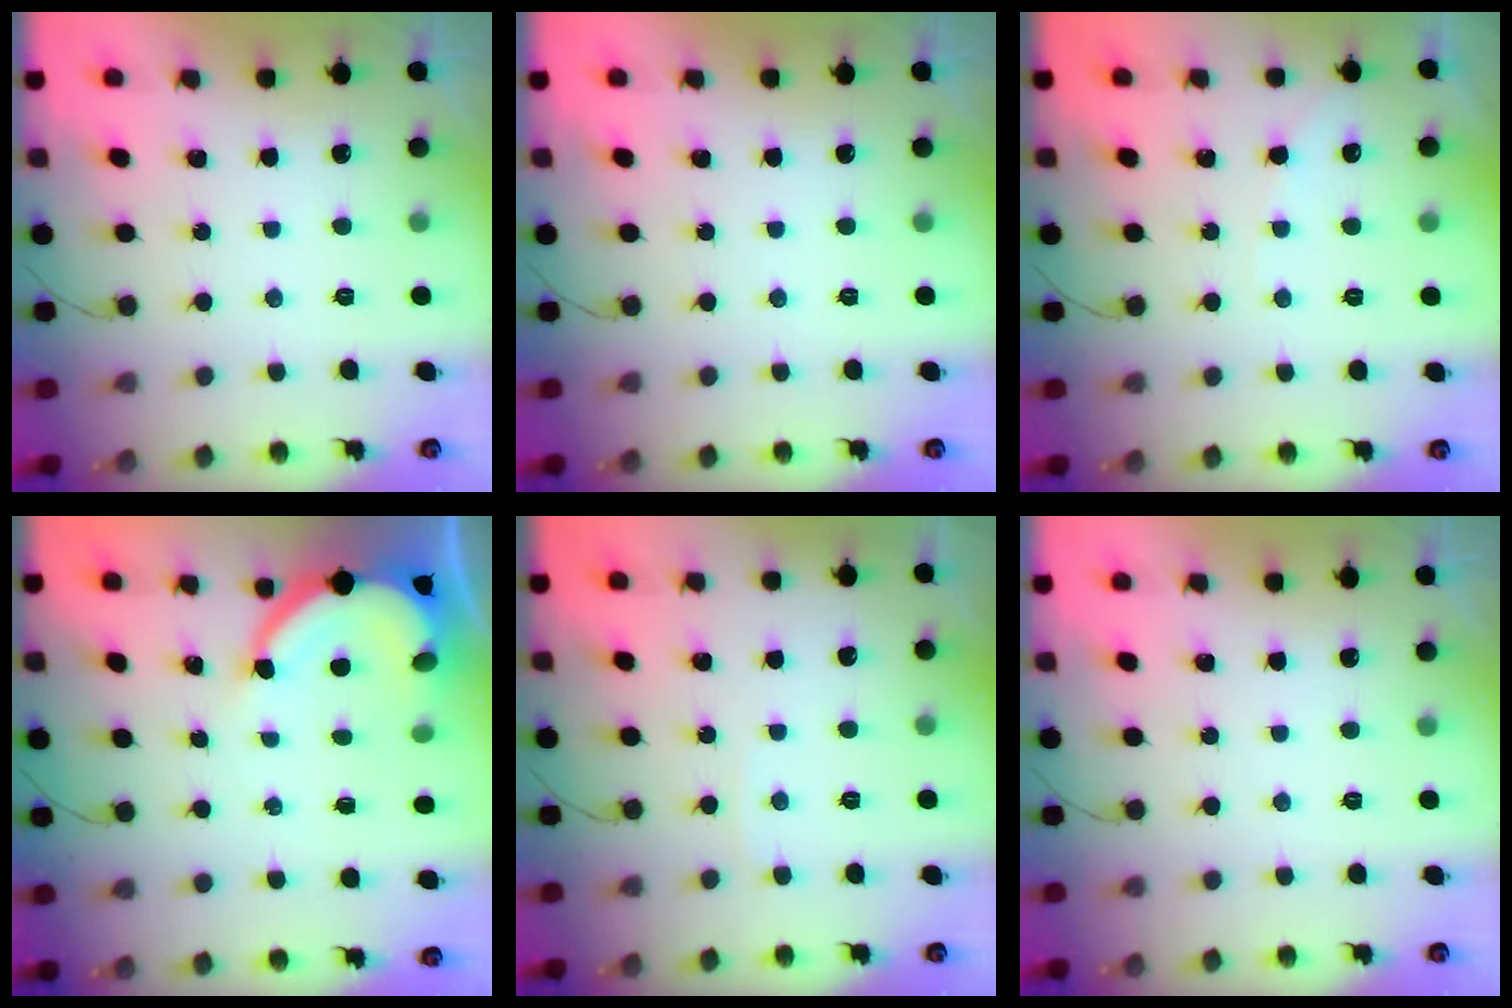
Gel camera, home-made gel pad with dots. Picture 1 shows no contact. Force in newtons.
{"total": 0.0}
{"total": 3.5, "press": 3.5, "slide": 0.4}
{"total": 9.2, "press": 9.2, "slide": 1.0}
{"total": 2.0, "press": 2.0, "slide": 0.2}
{"total": 0.0}